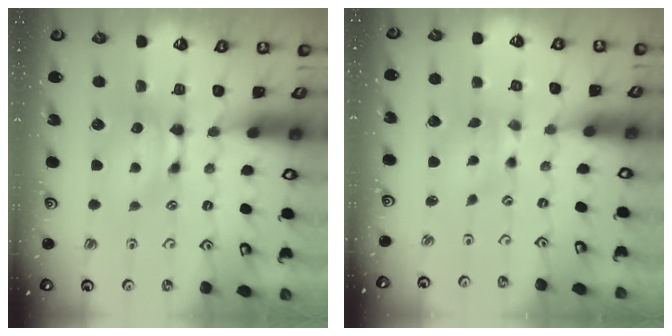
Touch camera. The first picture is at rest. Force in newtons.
{"total": 1.5, "press": 1.1, "slide": 1.0}